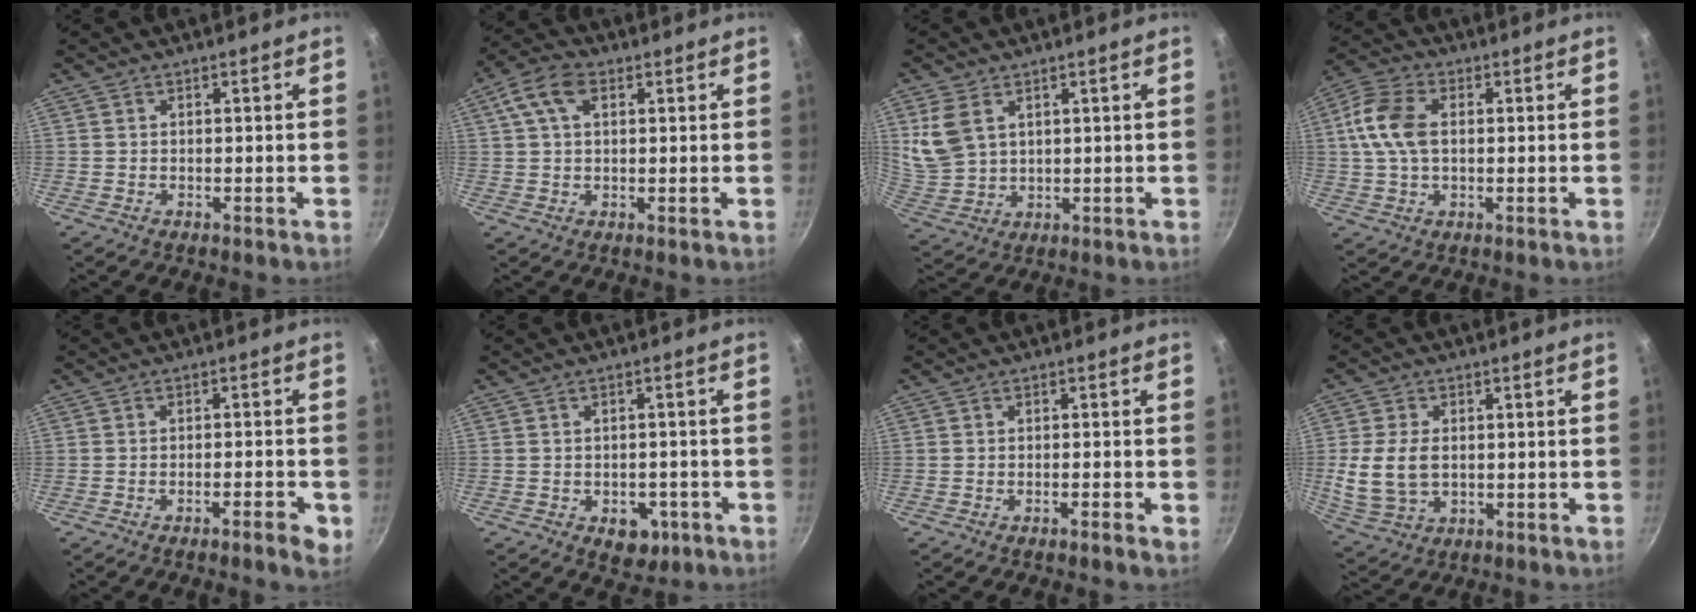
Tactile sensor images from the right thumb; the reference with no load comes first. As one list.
[{"total": 7.3, "force": [2.6, 4.3, 5.3], "torque": [-0.104, 0.014, 0.043]}, {"total": 8.2, "force": [3.3, 5.5, 5.2], "torque": [-0.099, -0.015, 0.081]}, {"total": 10.0, "force": [1.2, 6.4, 7.6], "torque": [-0.148, 0.016, 0.013]}, {"total": 4.5, "force": [-2.3, 1.0, 3.8], "torque": [-0.050, 0.012, -0.031]}, {"total": 6.1, "force": [-2.5, 4.1, 3.7], "torque": [-0.024, 0.014, -0.023]}, {"total": 1.4, "force": [-0.9, 0.0, 1.1], "torque": [-0.023, 0.007, -0.016]}, {"total": 8.9, "force": [0.1, 6.3, 6.3], "torque": [-0.120, -0.005, 0.010]}]